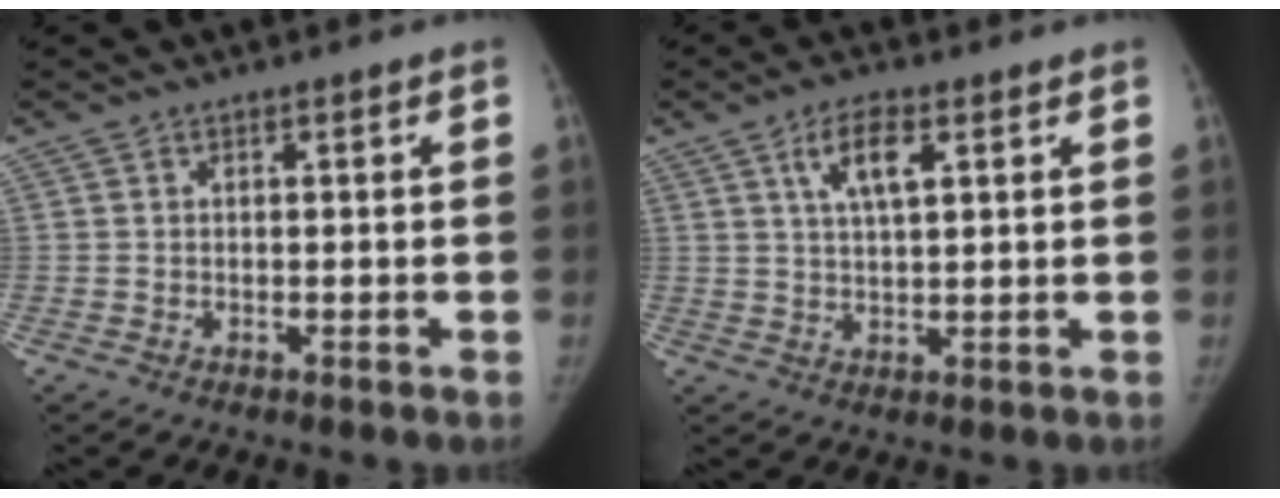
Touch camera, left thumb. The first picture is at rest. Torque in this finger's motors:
{"motor_torque": [0.51, 0.53, -0.25, -0.18, 0.23]}